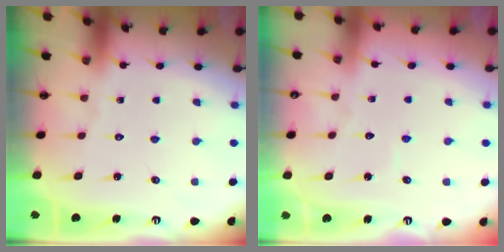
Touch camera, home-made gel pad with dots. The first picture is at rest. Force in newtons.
{"total": 2.5, "press": 2.4, "slide": 0.3}